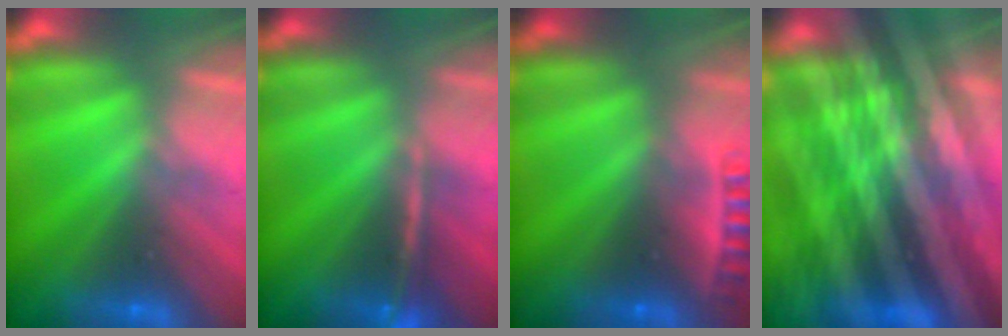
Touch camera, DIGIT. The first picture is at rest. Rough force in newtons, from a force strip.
{"total": 2.4}
{"total": 2.4}
{"total": 5.6}